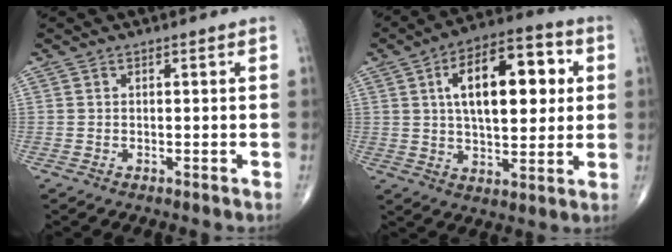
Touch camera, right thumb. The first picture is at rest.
{"total": 18.2, "force": [4.2, 8.7, 15.4], "torque": [-0.212, 0.011, 0.060]}